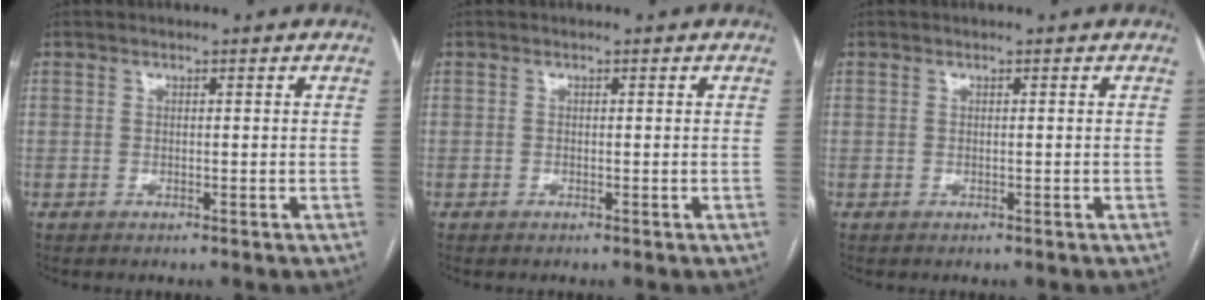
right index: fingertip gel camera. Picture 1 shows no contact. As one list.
[{"total": 0.0}, {"total": 0.0}]